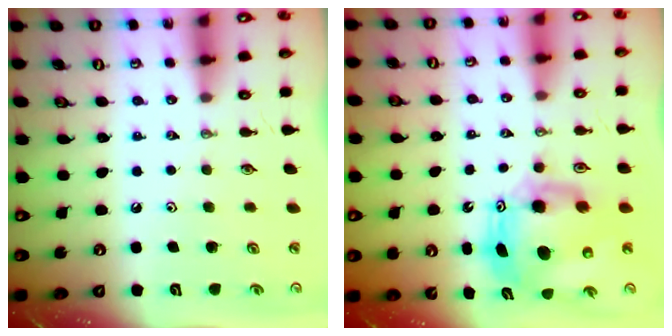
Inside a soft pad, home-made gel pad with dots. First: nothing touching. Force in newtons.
{"total": 12.6, "press": 12.5, "slide": 1.3}